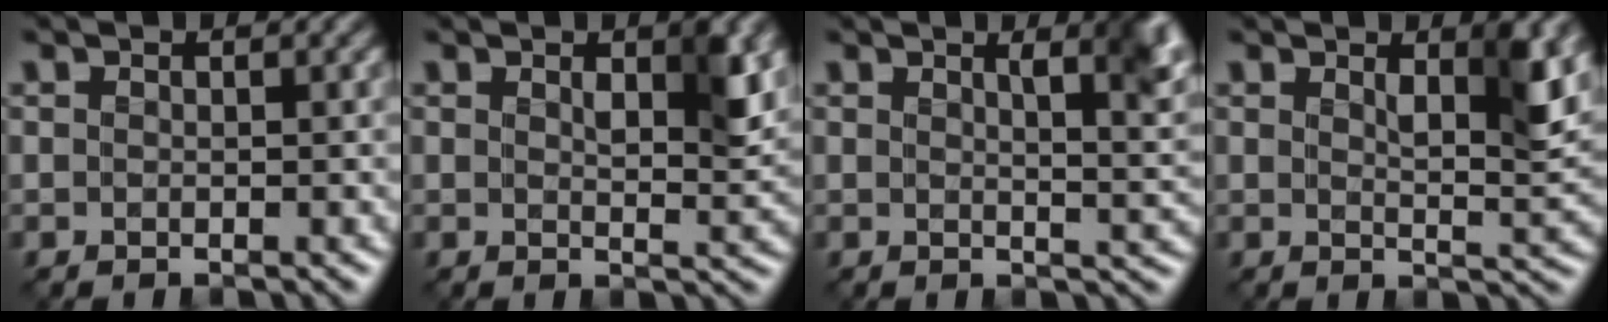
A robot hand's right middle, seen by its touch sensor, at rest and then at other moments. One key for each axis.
{"total": 3.4, "fx": 1.2, "fy": 1.2, "fz": 3.0, "tx": -0.044, "ty": -0.006, "tz": 0.020}
{"total": 4.9, "fx": 2.2, "fy": 1.5, "fz": 4.1, "tx": -0.036, "ty": 0.000, "tz": 0.028}
{"total": 4.1, "fx": 1.6, "fy": 1.2, "fz": 3.6, "tx": -0.052, "ty": -0.007, "tz": 0.025}